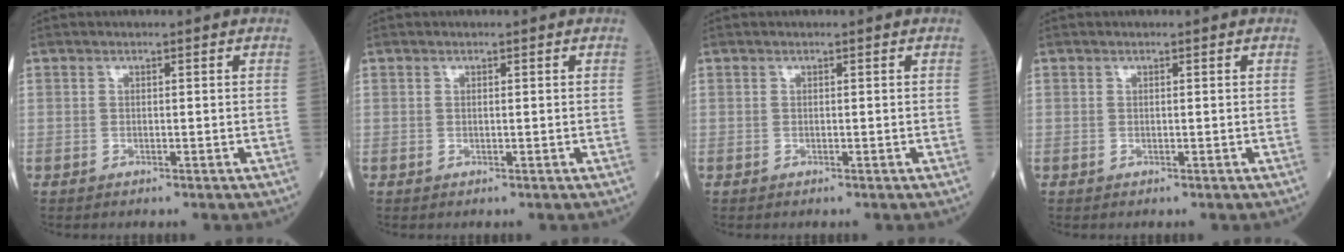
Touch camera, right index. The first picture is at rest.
{"total": 0.0}
{"total": 0.0}
{"total": 0.0}